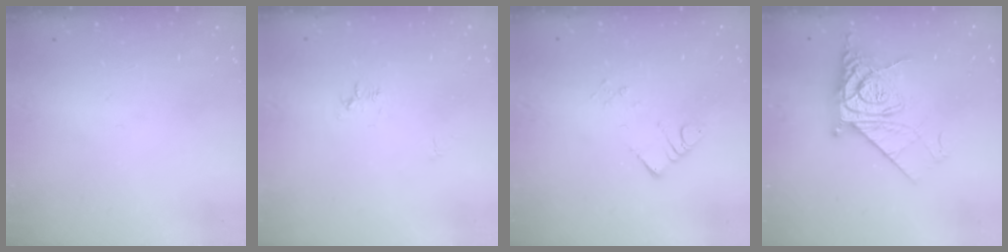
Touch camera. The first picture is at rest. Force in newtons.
{"total": 6.0, "press": 5.9, "slide": 0.6}
{"total": 3.9, "press": 3.9, "slide": 0.2}
{"total": 12.2, "press": 12.2, "slide": 1.1}